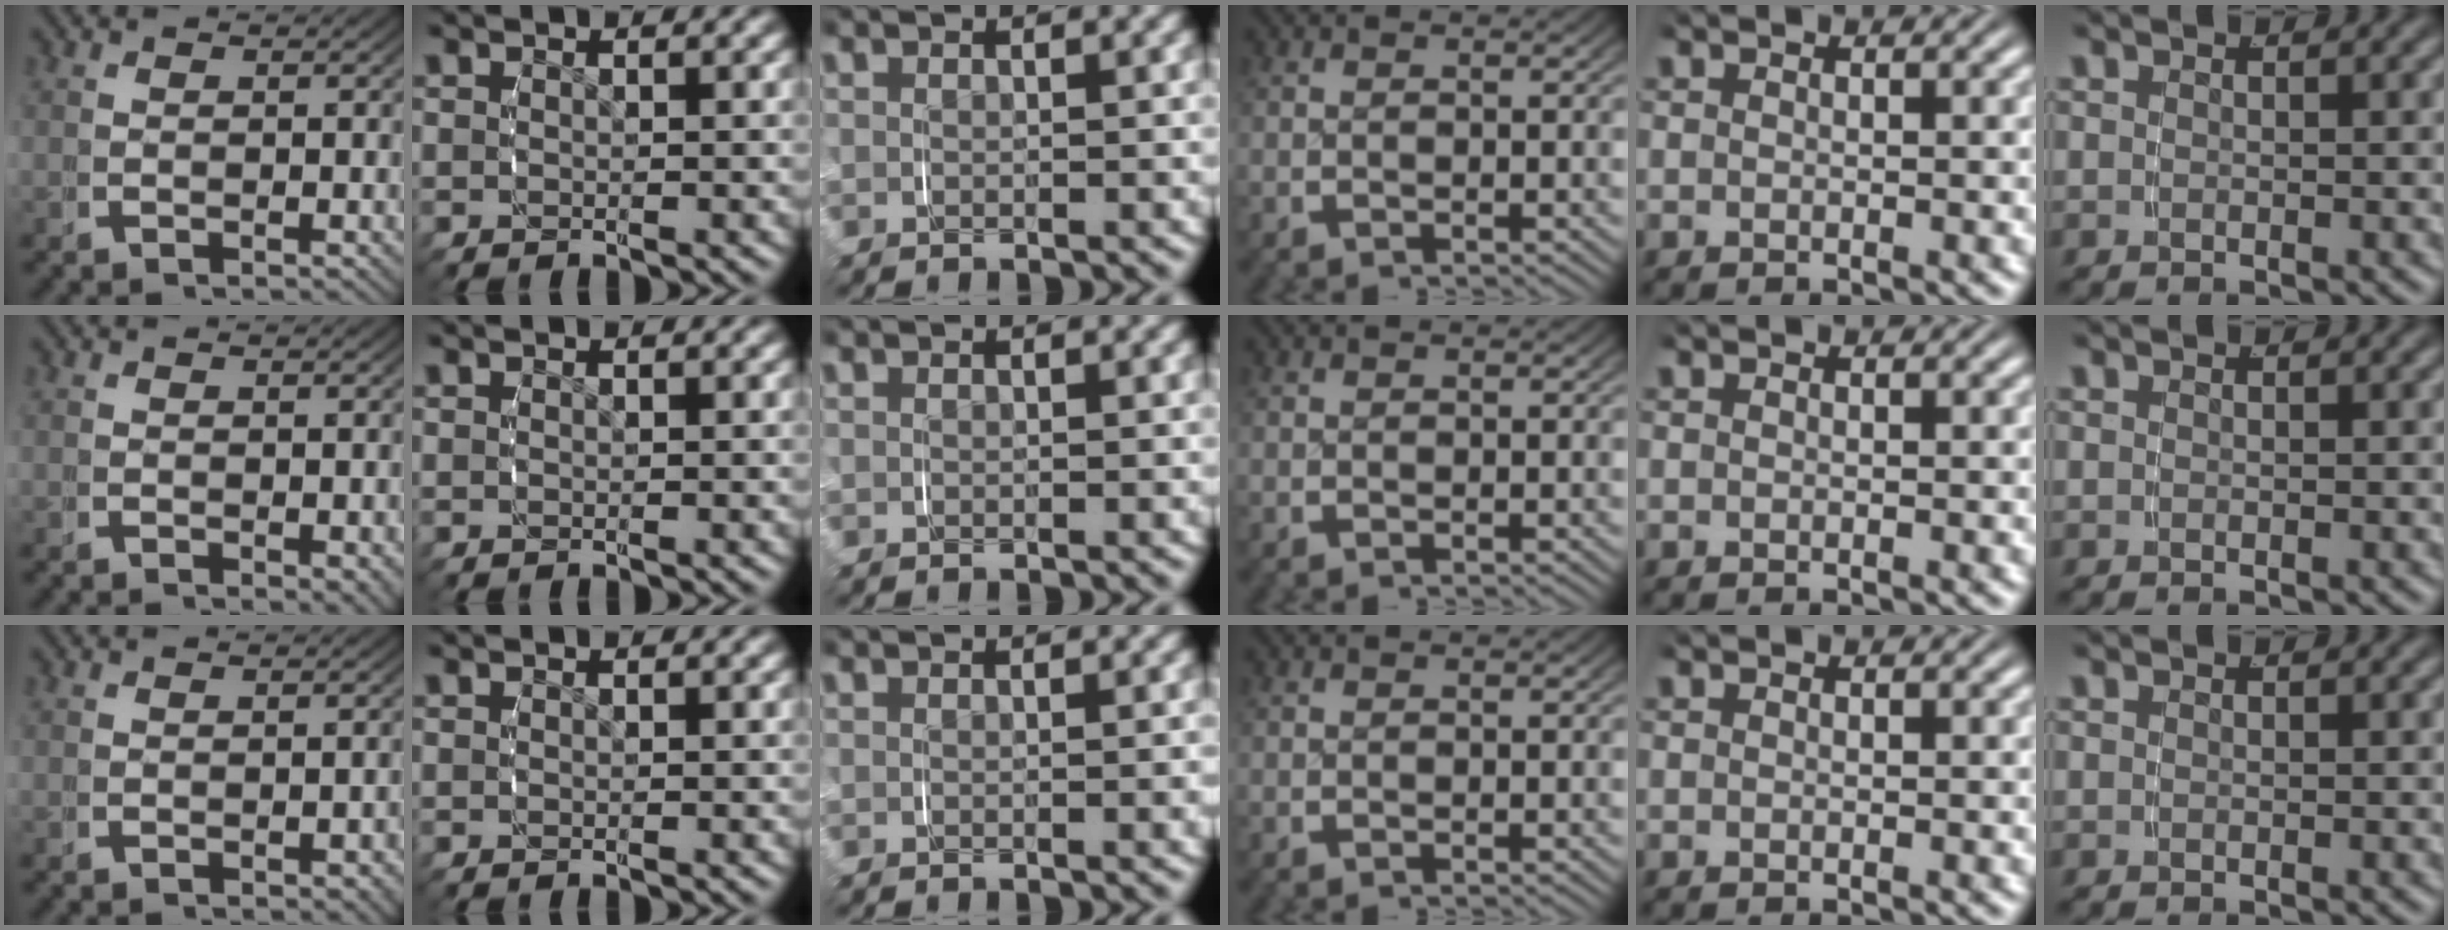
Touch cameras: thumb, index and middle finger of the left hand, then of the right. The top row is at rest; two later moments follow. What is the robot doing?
{"motion": "grasp_and_lifting", "object": "string"}